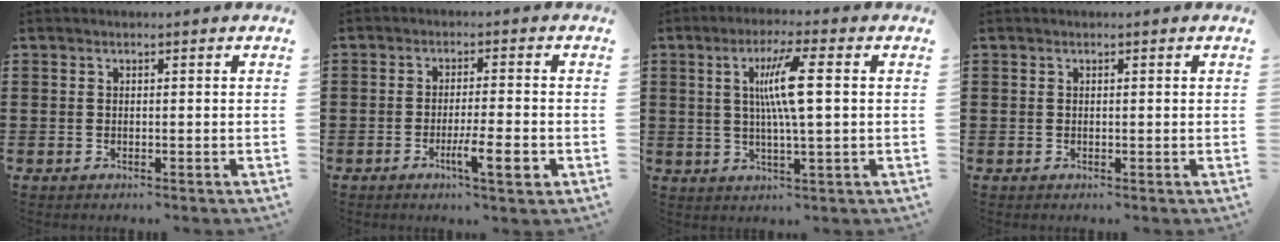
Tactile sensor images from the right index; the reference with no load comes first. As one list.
[{"total": 6.3, "force": [-2.7, 0.7, 5.6], "torque": [-0.093, -0.008, -0.044]}, {"total": 7.9, "force": [1.3, 0.3, 7.8], "torque": [-0.156, -0.002, 0.012]}, {"total": 0.0}]